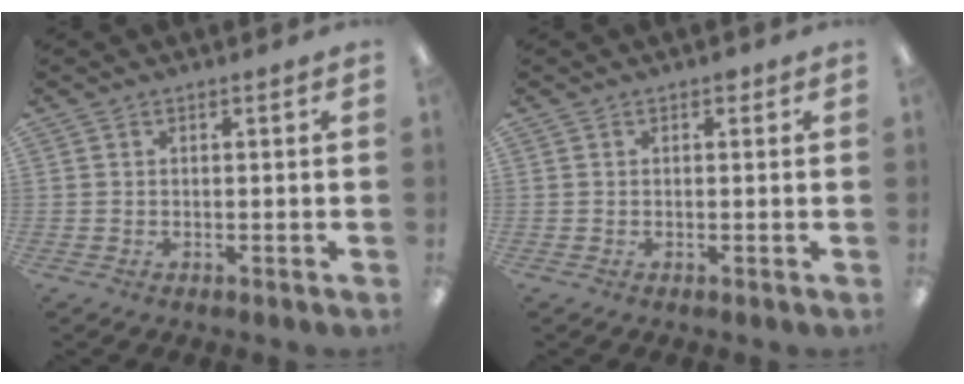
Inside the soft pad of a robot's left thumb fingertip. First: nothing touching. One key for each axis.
{"total": 0.8, "fx": 0.5, "fy": 0.5, "fz": 0.4, "tx": 0.000, "ty": 0.000, "tz": 0.007}